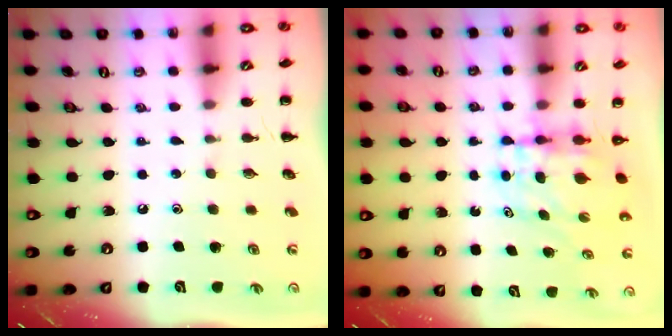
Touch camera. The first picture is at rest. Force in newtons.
{"total": 5.4, "press": 5.3, "slide": 1.1}